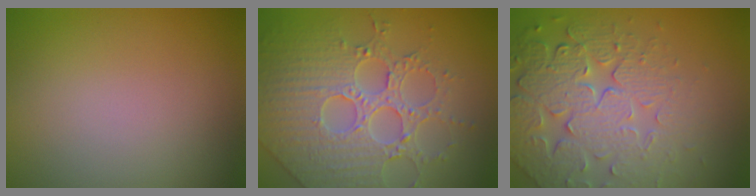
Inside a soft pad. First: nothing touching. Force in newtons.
{"total": 5.2, "press": 5.1, "slide": 1.2}
{"total": 7.9, "press": 5.7, "slide": 5.4}